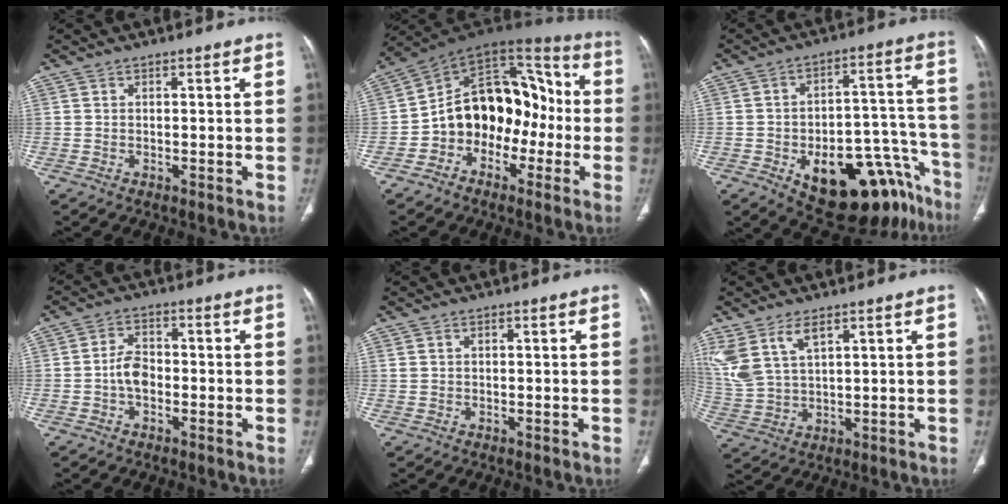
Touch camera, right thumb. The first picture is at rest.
{"total": 18.3, "force": [-3.7, 13.2, 12.2], "torque": [-0.133, 0.076, -0.064]}
{"total": 22.7, "force": [-12.2, 11.2, 15.5], "torque": [-0.129, 0.095, -0.160]}
{"total": 4.5, "force": [-1.1, 3.0, 3.2], "torque": [-0.050, 0.017, -0.026]}
{"total": 1.0, "force": [0.5, 0.6, 0.6], "torque": [-0.014, 0.004, 0.013]}
{"total": 9.6, "force": [5.3, 4.5, 6.6], "torque": [-0.151, -0.011, 0.121]}